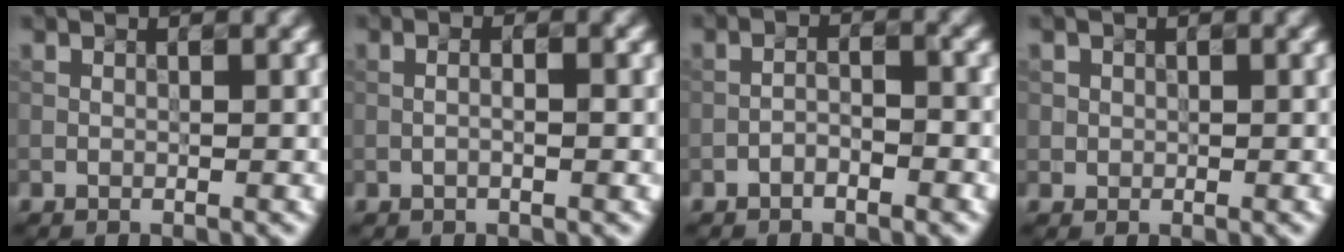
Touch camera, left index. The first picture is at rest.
{"total": 1.3, "force": [-0.1, 0.3, 1.3], "torque": [-0.008, 0.002, -0.007]}
{"total": 1.6, "force": [-1.4, 0.2, 0.8], "torque": [-0.025, 0.011, -0.019]}
{"total": 0.7, "force": [0.1, 0.4, -0.6], "torque": [0.009, 0.002, 0.010]}